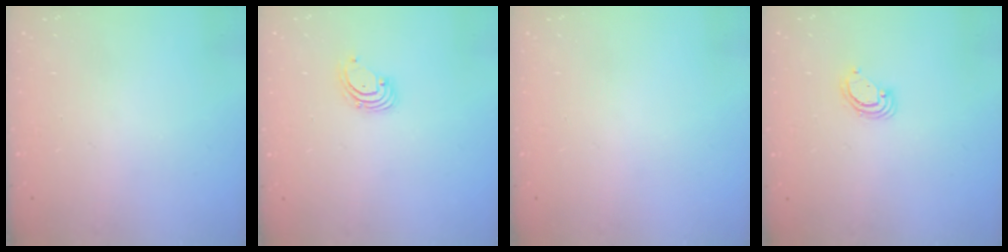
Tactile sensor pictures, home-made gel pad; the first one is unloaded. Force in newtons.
{"total": 1.8, "press": 1.8, "slide": 0.2}
{"total": 0.0}
{"total": 3.8, "press": 3.8, "slide": 0.2}